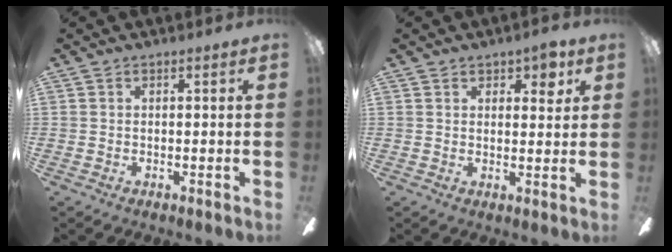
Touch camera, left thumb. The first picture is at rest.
{"total": 4.2, "force": [2.7, 2.1, 2.3], "torque": [-0.018, -0.006, 0.043]}